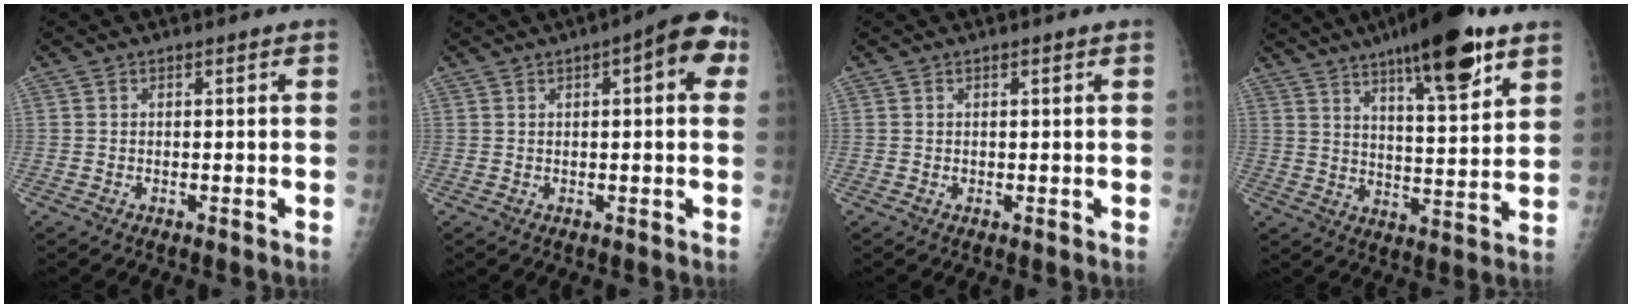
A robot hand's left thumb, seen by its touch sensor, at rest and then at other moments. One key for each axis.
{"total": 8.7, "fx": 2.7, "fy": 2.9, "fz": 7.7, "tx": -0.084, "ty": 0.015, "tz": 0.026}
{"total": 0.6, "fx": 0.2, "fy": 0.3, "fz": 0.4, "tx": -0.001, "ty": 0.001, "tz": 0.005}
{"total": 18.2, "fx": 11.1, "fy": 4.5, "fz": 13.8, "tx": -0.188, "ty": -0.045, "tz": 0.172}